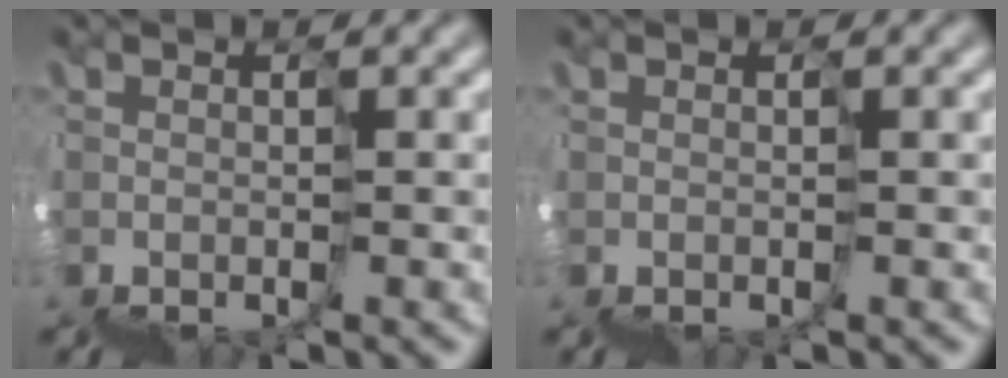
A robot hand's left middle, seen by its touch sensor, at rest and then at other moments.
{"total": 0.0}